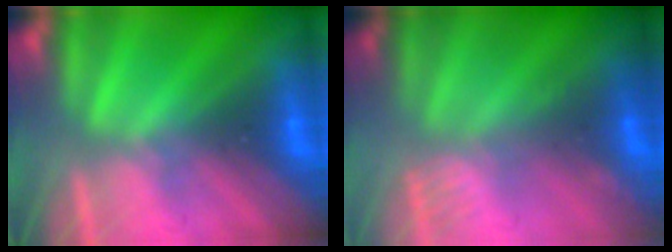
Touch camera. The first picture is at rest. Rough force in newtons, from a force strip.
{"total": 2.5}